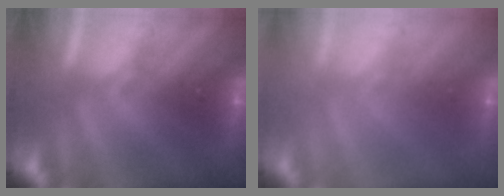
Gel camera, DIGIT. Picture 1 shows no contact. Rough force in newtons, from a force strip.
{"total": 9.6}